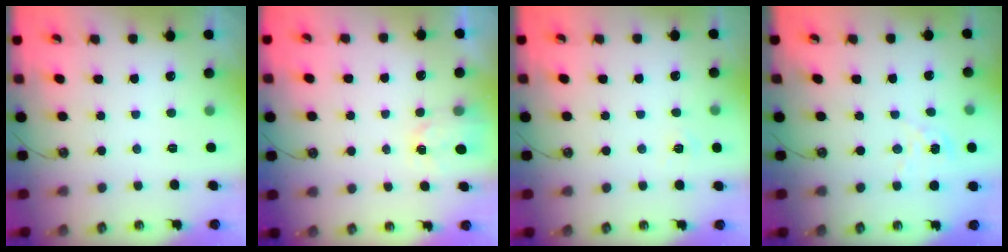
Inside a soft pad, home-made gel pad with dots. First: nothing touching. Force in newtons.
{"total": 2.2, "press": 2.2, "slide": 0.2}
{"total": 3.8, "press": 3.8, "slide": 0.5}
{"total": 2.9, "press": 2.9, "slide": 0.4}